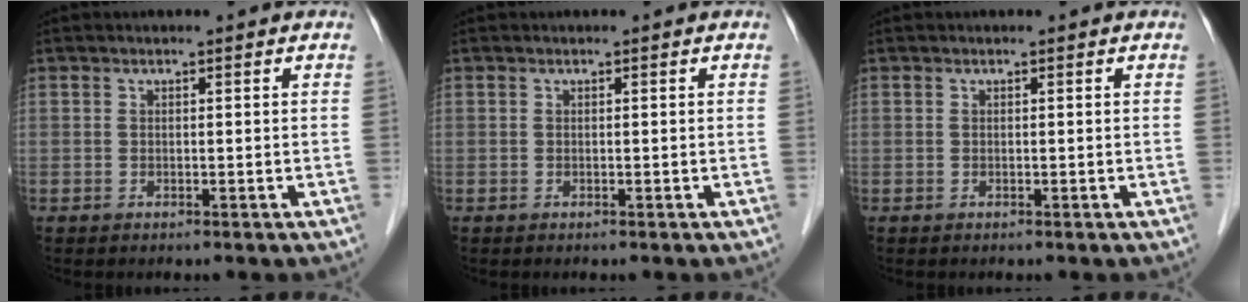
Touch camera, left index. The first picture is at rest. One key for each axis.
{"total": 0.0}
{"total": 0.0}